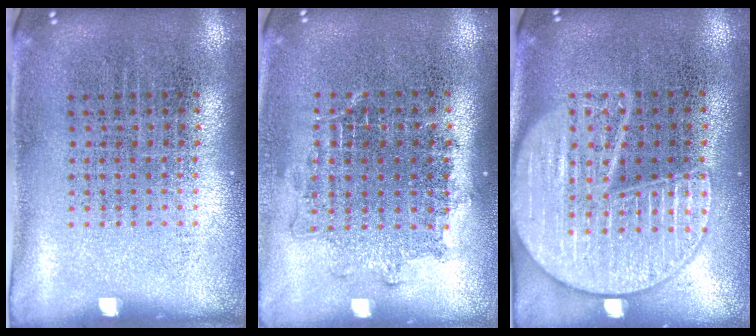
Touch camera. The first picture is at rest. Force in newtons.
{"total": 1.2, "press": 1.1, "slide": 0.6}
{"total": 3.2, "press": 3.1, "slide": 0.5}